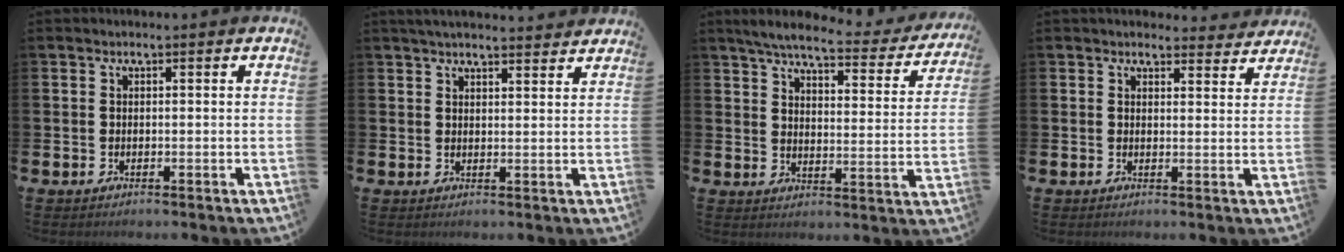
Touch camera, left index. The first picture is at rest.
{"total": 3.3, "force": [3.2, 0.2, 0.6], "torque": [-0.020, -0.012, 0.059]}
{"total": 5.8, "force": [5.0, 1.0, 2.6], "torque": [-0.074, -0.033, 0.080]}
{"total": 2.8, "force": [2.7, 0.8, 0.1], "torque": [0.006, -0.018, 0.046]}